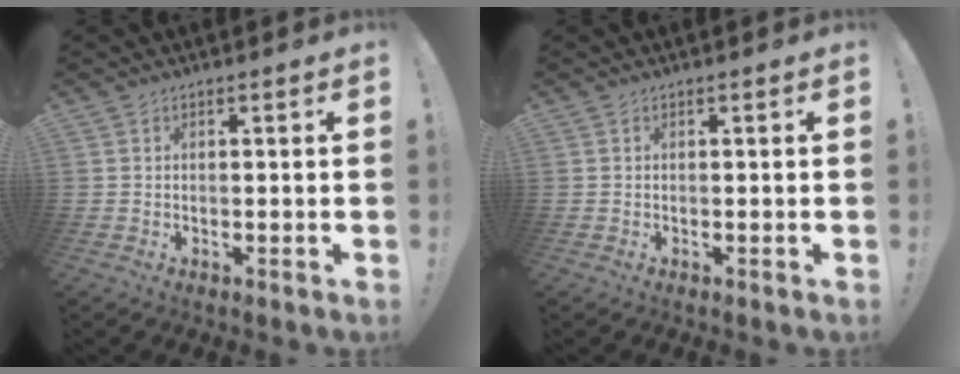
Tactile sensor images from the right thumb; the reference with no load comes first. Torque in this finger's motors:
{"motor_torque": [0.00, 0.00, 0.03, 0.03, 0.00]}